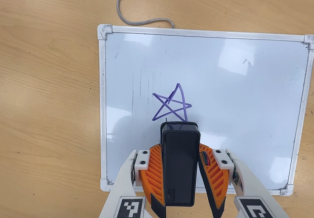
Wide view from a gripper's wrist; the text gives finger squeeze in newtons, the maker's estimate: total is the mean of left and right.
{"total": 6.2, "left": 4.7, "right": 7.6}